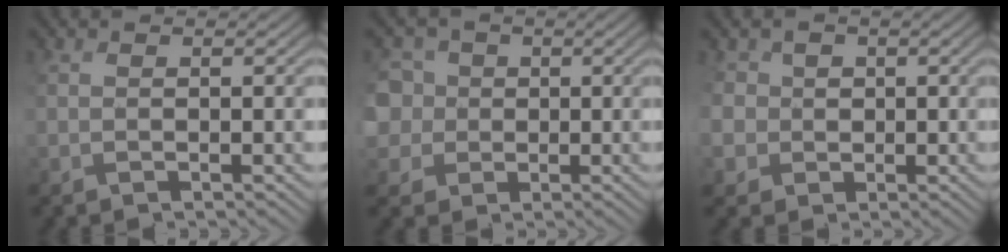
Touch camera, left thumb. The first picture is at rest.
{"total": 5.9, "force": [0.8, 5.8, 0.3], "torque": [-0.047, 0.021, -0.009]}
{"total": 4.0, "force": [0.4, 3.9, -0.8], "torque": [-0.005, 0.008, -0.003]}